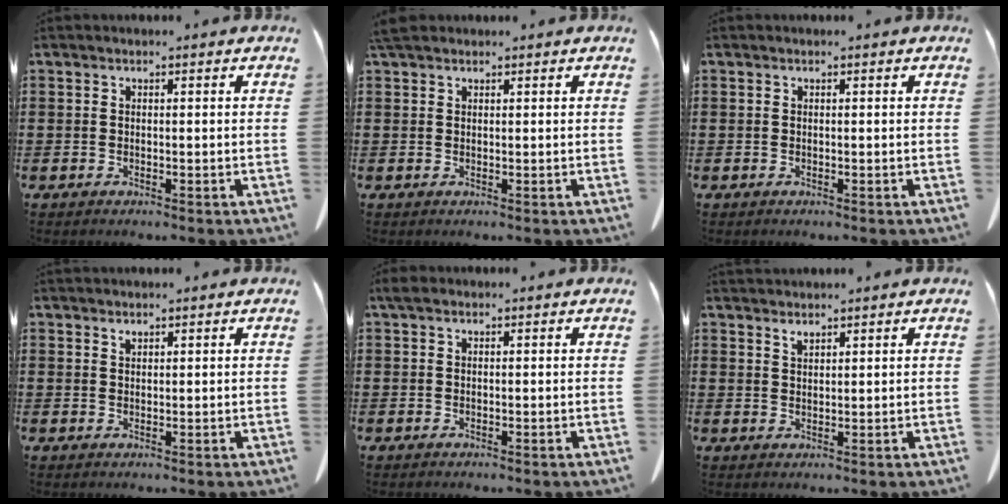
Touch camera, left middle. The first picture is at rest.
{"total": 2.1, "force": [1.6, 0.9, 1.0], "torque": [-0.027, 0.006, 0.032]}
{"total": 0.0}
{"total": 0.9, "force": [0.9, 0.2, 0.3], "torque": [-0.008, -0.001, 0.017]}
{"total": 1.1, "force": [0.4, 0.8, 0.6], "torque": [-0.016, 0.005, 0.008]}
{"total": 1.6, "force": [1.6, 0.3, 0.5], "torque": [-0.013, 0.000, 0.030]}